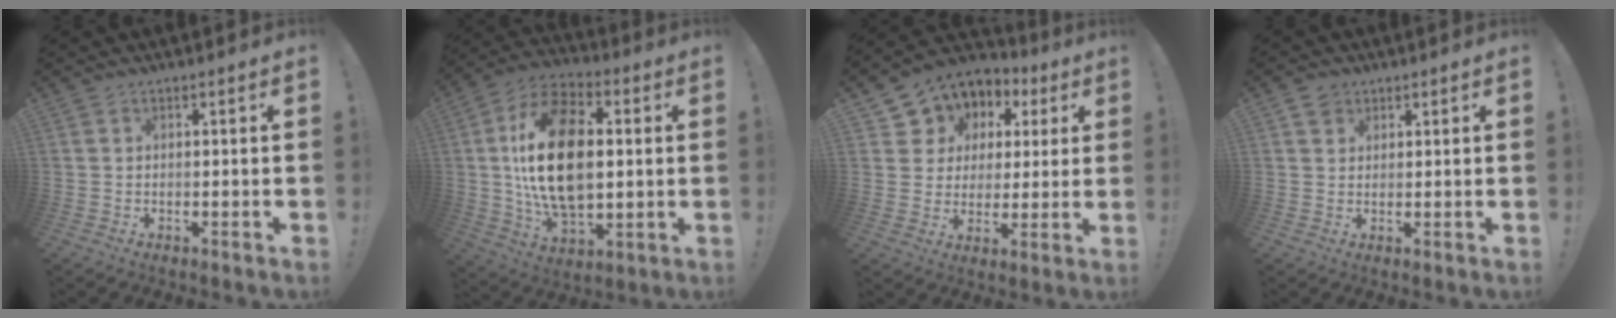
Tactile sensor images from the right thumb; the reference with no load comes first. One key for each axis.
{"total": 23.1, "fx": 2.0, "fy": 13.8, "fz": 18.4, "tx": -0.340, "ty": 0.002, "tz": 0.034}
{"total": 8.3, "fx": 3.0, "fy": 7.4, "fz": 2.1, "tx": -0.034, "ty": -0.030, "tz": 0.063}
{"total": 2.9, "fx": 1.8, "fy": 2.3, "fz": 0.2, "tx": -0.004, "ty": -0.002, "tz": 0.033}